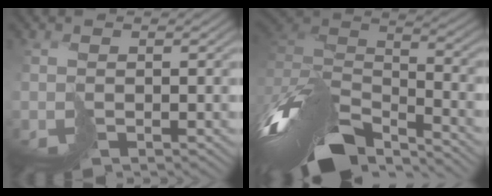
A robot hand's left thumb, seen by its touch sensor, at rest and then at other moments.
{"total": 12.6, "force": [-6.8, 6.1, 8.6], "torque": [-0.204, -0.002, -0.119]}